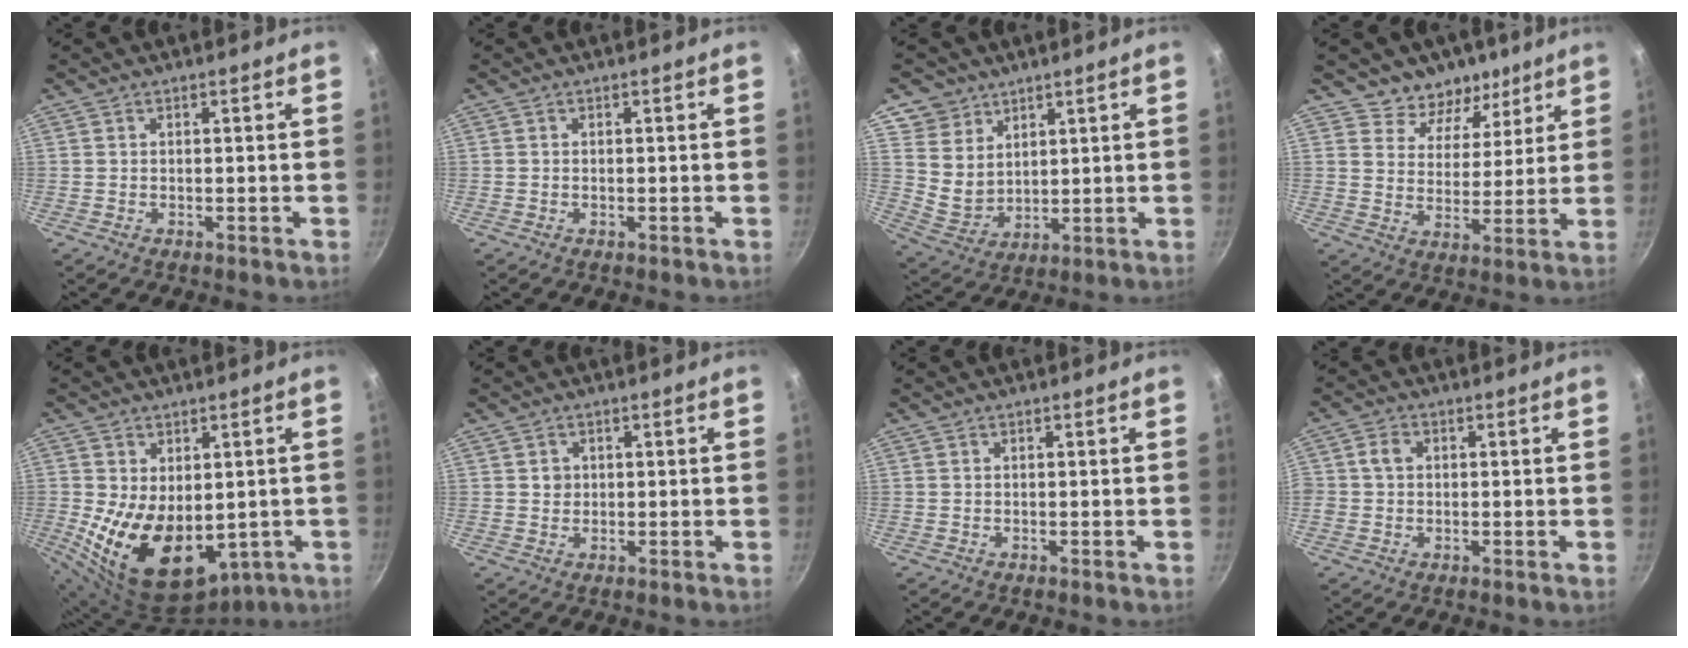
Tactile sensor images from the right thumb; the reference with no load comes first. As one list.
[{"total": 0.0}, {"total": 8.9, "force": [5.2, 7.0, 2.0], "torque": [-0.005, -0.021, 0.110]}, {"total": 9.1, "force": [6.3, 6.2, 2.1], "torque": [0.007, -0.055, 0.093]}, {"total": 16.6, "force": [-1.8, 10.5, 12.7], "torque": [-0.203, -0.024, 0.002]}, {"total": 1.7, "force": [0.3, 1.6, 0.5], "torque": [-0.001, 0.003, 0.004]}, {"total": 0.0}, {"total": 2.9, "force": [0.3, 2.5, 1.5], "torque": [-0.012, 0.006, 0.000]}]